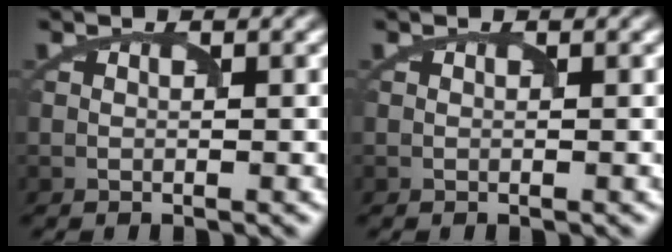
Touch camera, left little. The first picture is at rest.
{"total": 0.0}